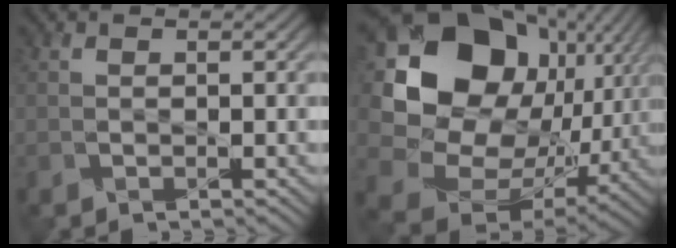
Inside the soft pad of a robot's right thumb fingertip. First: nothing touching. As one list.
[{"total": 20.9, "force": [4.6, 16.1, 12.6], "torque": [-0.277, -0.012, 0.106]}]